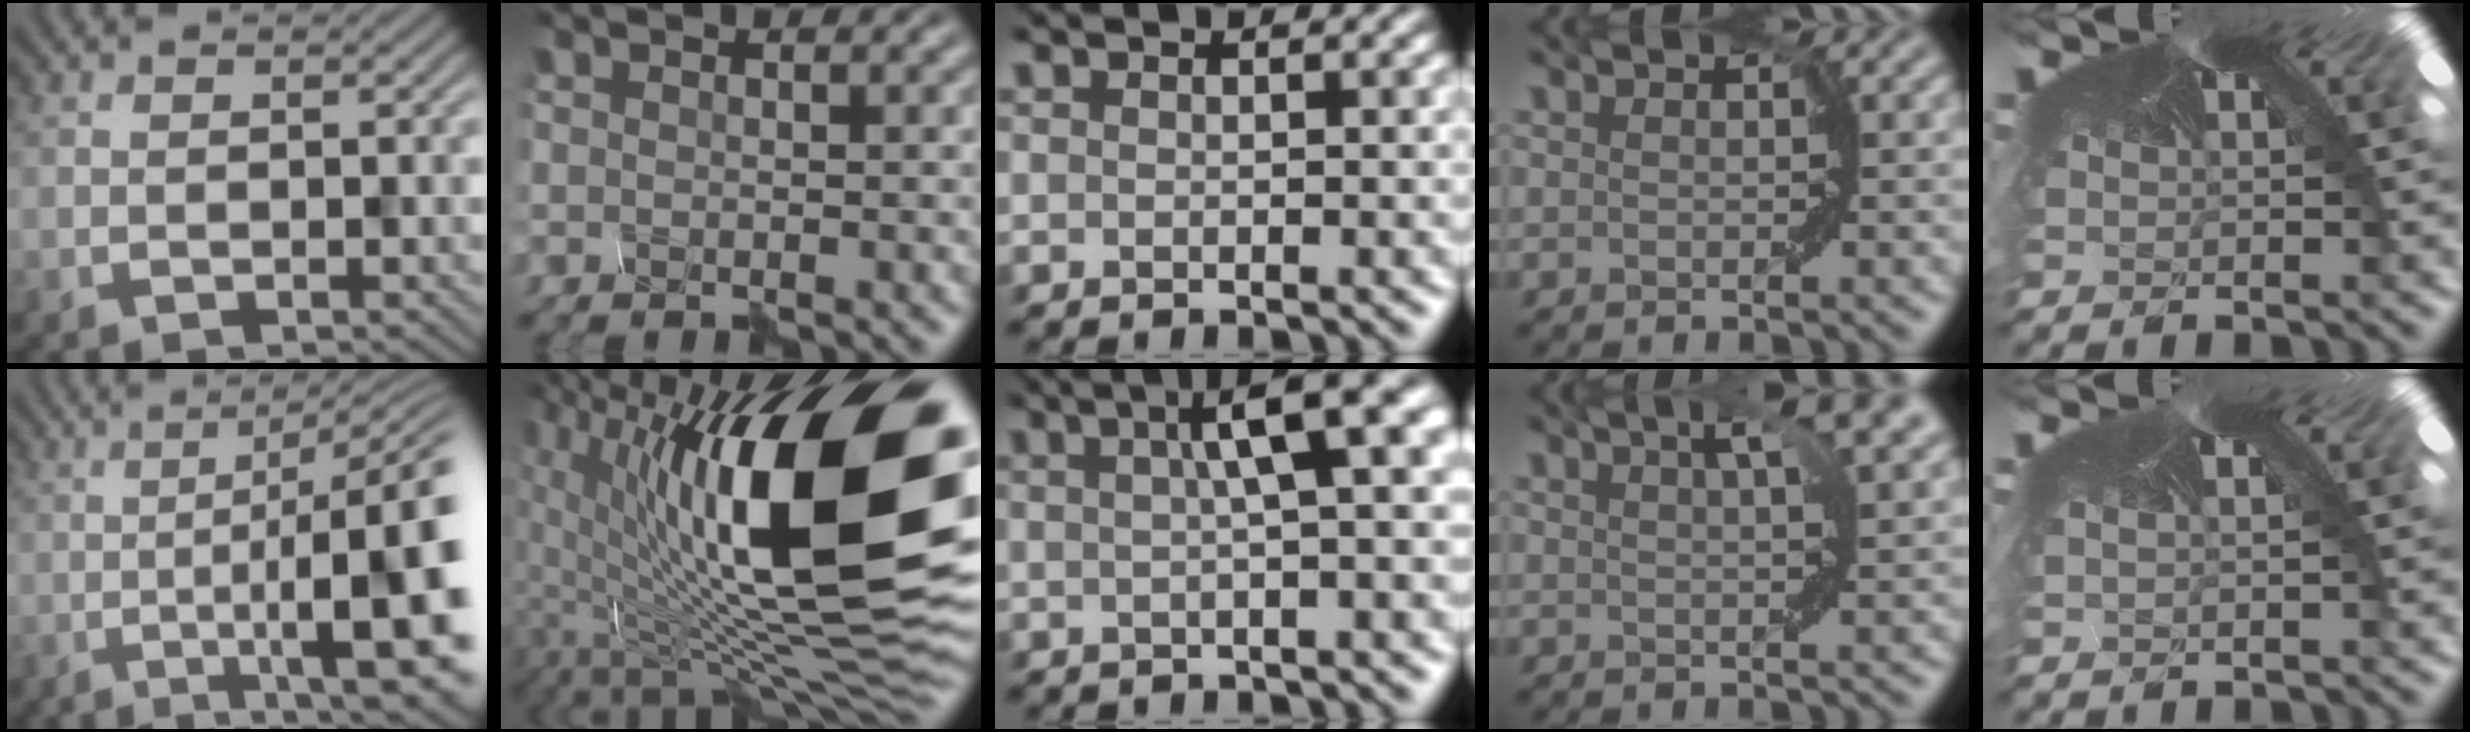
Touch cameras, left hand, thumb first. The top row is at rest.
{"thumb": {"total": 14.2, "force": [-2.4, 3.5, 13.5], "torque": [-0.160, 0.002, -0.021]}, "index": {"total": 17.2, "force": [2.3, 6.9, 15.6], "torque": [-0.260, 0.010, 0.054]}, "middle": {"total": 7.2, "force": [1.8, 2.0, 6.7], "torque": [-0.064, 0.022, 0.024]}, "ring": {"total": 4.0, "force": [2.2, 0.1, 3.3], "torque": [-0.055, 0.007, 0.038]}, "little": {"total": 0.6, "force": [0.0, 0.2, 0.6], "torque": [-0.022, 0.014, -0.005]}}